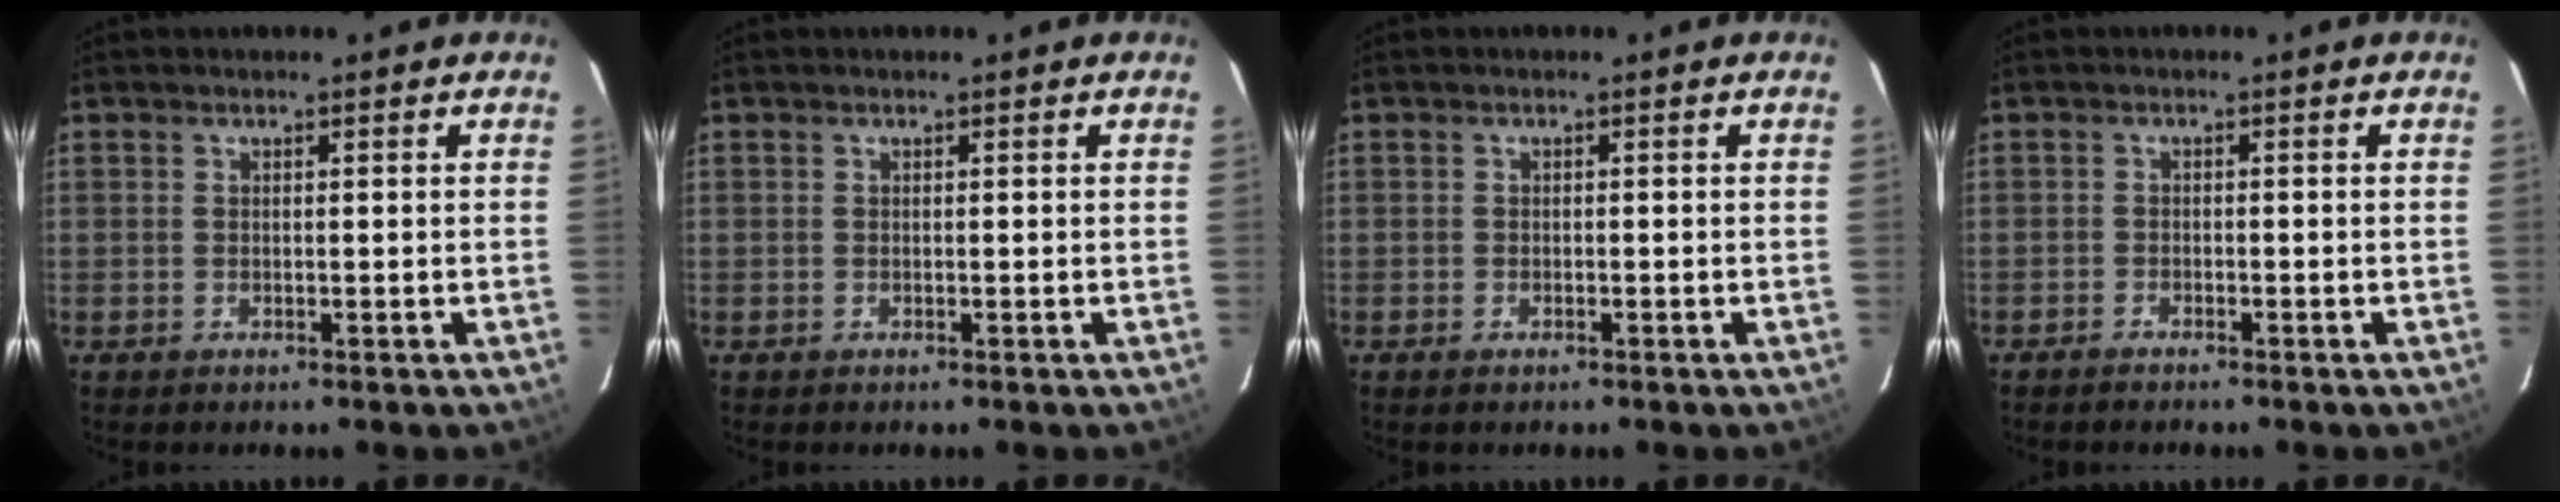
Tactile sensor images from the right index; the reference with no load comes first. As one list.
[{"total": 0.0}, {"total": 0.9, "force": [-0.7, 0.5, 0.4], "torque": [-0.008, -0.001, -0.015]}, {"total": 1.3, "force": [-1.2, 0.4, 0.1], "torque": [-0.016, 0.003, -0.025]}]